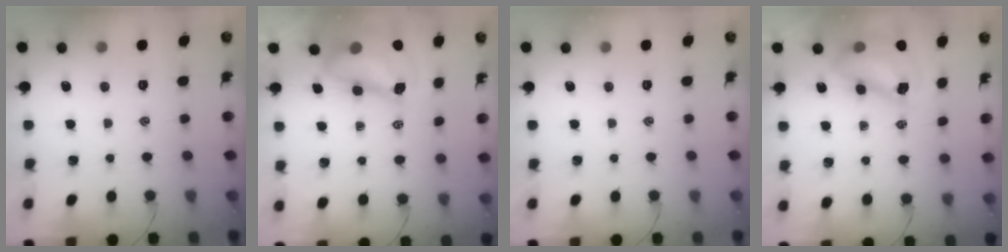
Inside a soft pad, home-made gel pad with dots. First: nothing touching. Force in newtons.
{"total": 10.4, "press": 10.0, "slide": 2.8}
{"total": 0.0}
{"total": 8.9, "press": 8.6, "slide": 2.2}